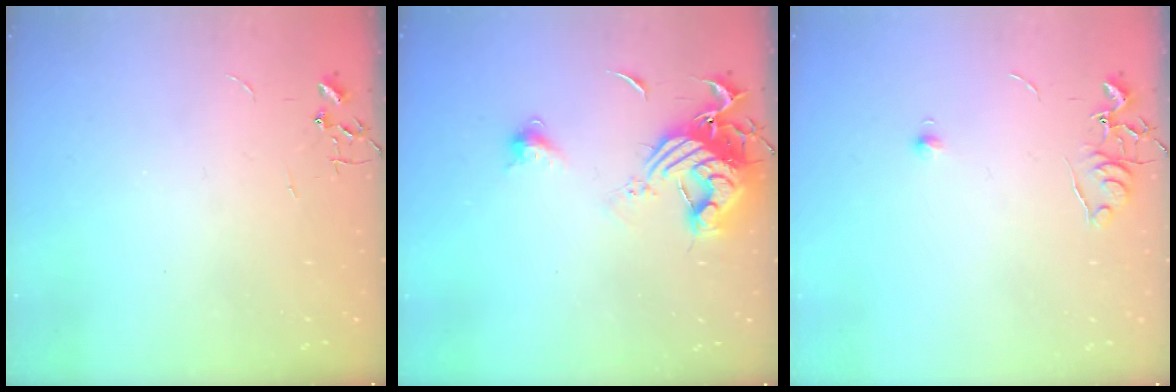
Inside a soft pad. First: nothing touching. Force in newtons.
{"total": 12.5, "press": 12.4, "slide": 1.5}
{"total": 6.0, "press": 5.9, "slide": 0.7}